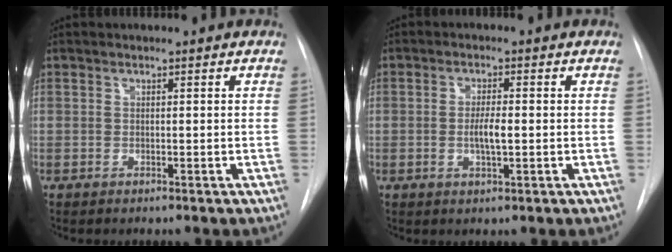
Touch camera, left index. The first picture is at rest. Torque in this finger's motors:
{"motor_torque": [0.43, -0.03, 0.11, 0.03]}